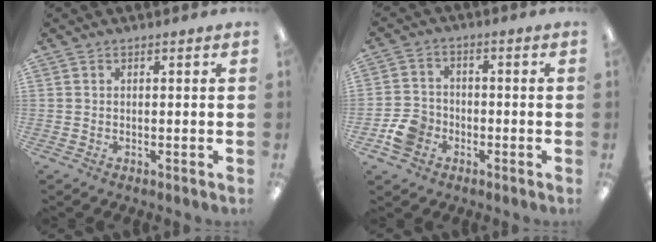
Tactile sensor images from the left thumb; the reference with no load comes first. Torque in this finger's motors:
{"motor_torque": [-0.61, 0.83, 0.26, -0.21, 0.04]}